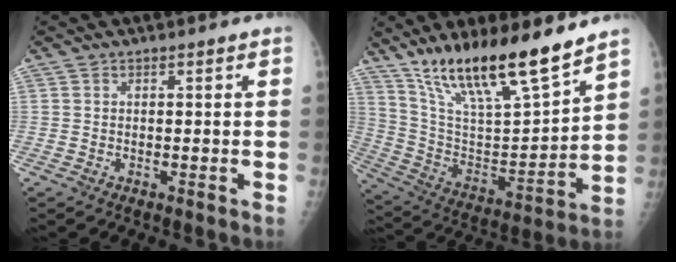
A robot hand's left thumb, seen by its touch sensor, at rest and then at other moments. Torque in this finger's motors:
{"motor_torque": [0.89, 0.86, 1.44, -1.33, 0.16]}